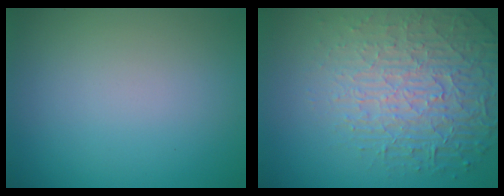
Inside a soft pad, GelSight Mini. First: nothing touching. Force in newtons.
{"total": 7.2, "press": 5.3, "slide": 4.8}